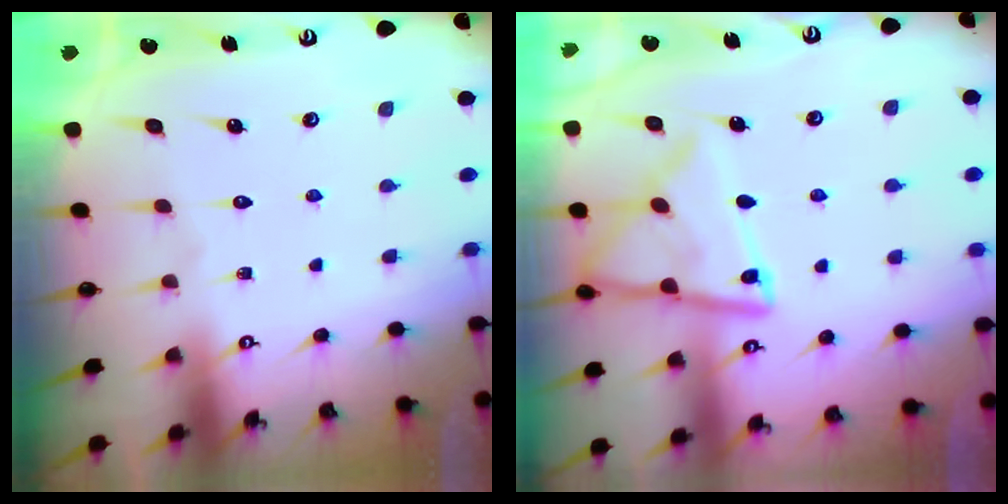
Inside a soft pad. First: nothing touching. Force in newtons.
{"total": 13.5, "press": 13.5, "slide": 1.5}